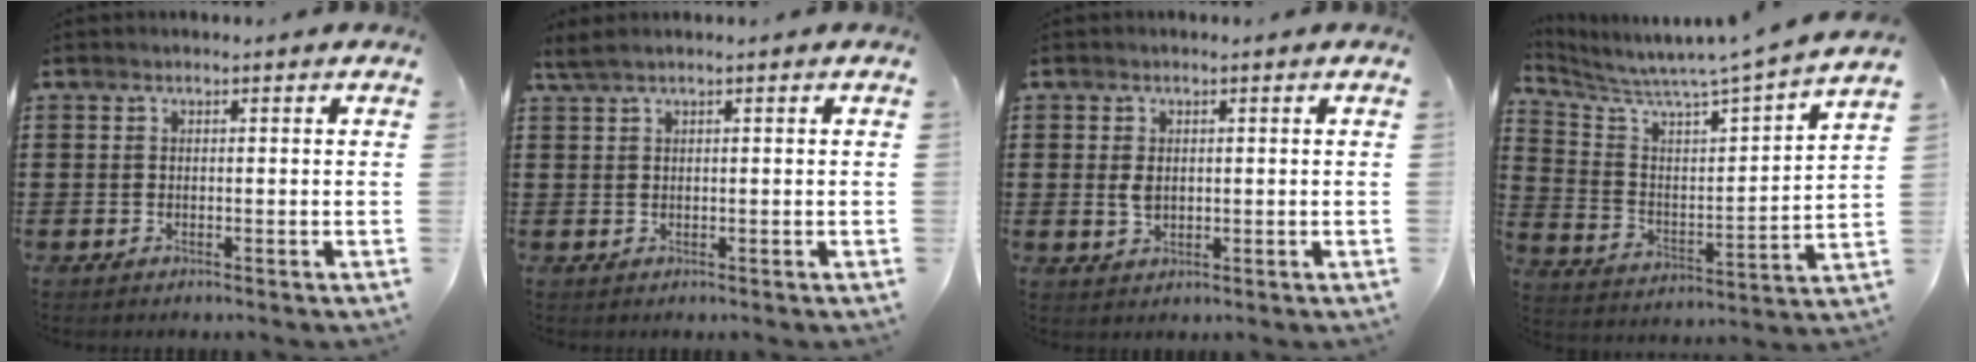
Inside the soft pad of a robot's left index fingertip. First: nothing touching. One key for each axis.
{"total": 1.1, "fx": 0.6, "fy": 0.0, "fz": 1.0, "tx": -0.020, "ty": -0.001, "tz": 0.011}
{"total": 2.1, "fx": 0.2, "fy": 1.4, "fz": 1.5, "tx": -0.041, "ty": 0.002, "tz": 0.001}
{"total": 5.2, "fx": 4.9, "fy": -1.0, "fz": 1.4, "tx": -0.054, "ty": -0.060, "tz": 0.071}